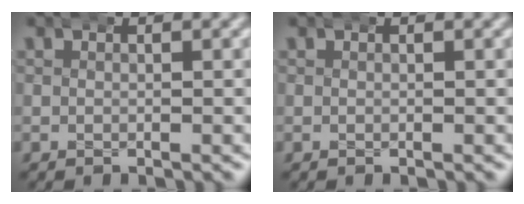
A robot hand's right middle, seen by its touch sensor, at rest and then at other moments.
{"total": 0.0}